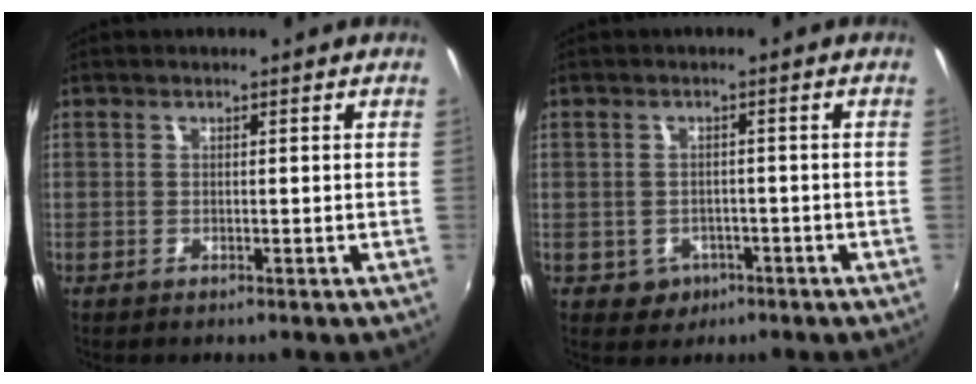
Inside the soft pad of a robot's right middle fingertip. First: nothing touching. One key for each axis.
{"total": 4.1, "fx": -1.7, "fy": 3.7, "fz": 0.9, "tx": -0.031, "ty": 0.002, "tz": -0.017}